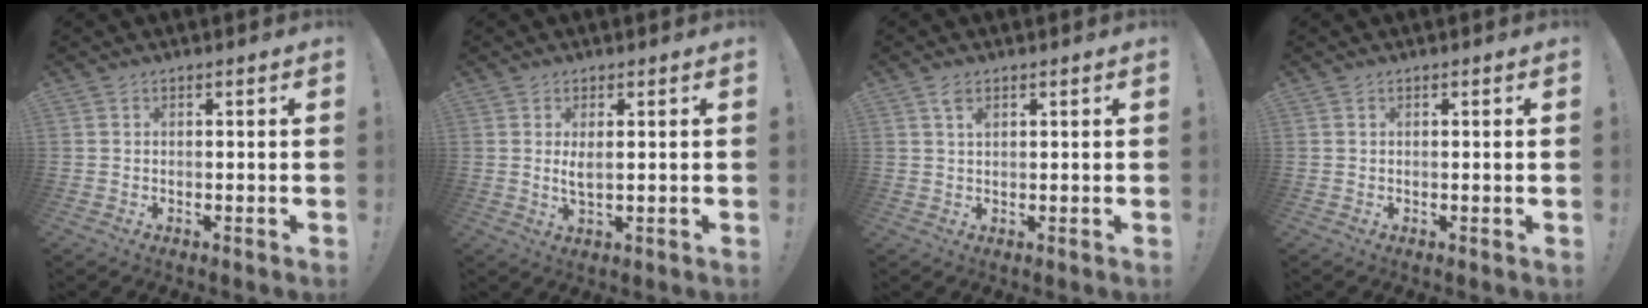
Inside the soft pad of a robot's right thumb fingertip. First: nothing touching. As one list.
[{"total": 3.5, "force": [0.9, 0.9, 3.2], "torque": [-0.045, -0.007, 0.015]}, {"total": 2.5, "force": [1.5, 1.2, 1.5], "torque": [-0.017, -0.007, 0.025]}, {"total": 0.8, "force": [0.3, -0.3, 0.7], "torque": [-0.009, -0.002, 0.004]}]